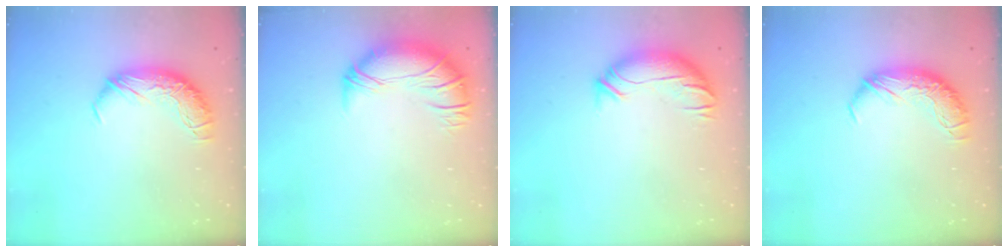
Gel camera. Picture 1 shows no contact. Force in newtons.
{"total": 2.8, "press": 0.8, "slide": 2.7}
{"total": 3.3, "press": 2.6, "slide": 2.1}
{"total": 0.0}